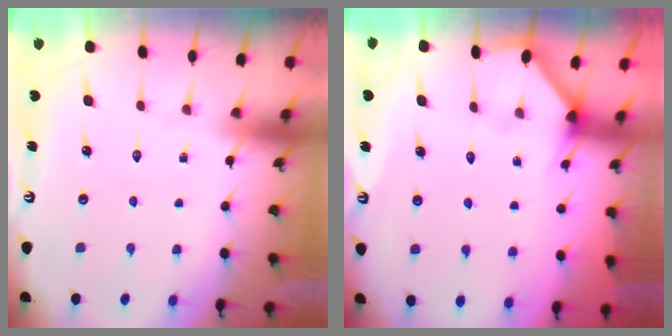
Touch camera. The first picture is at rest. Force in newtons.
{"total": 2.2, "press": 2.2, "slide": 0.4}